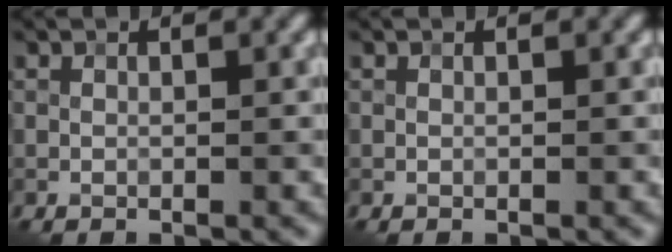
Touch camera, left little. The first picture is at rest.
{"total": 0.0}